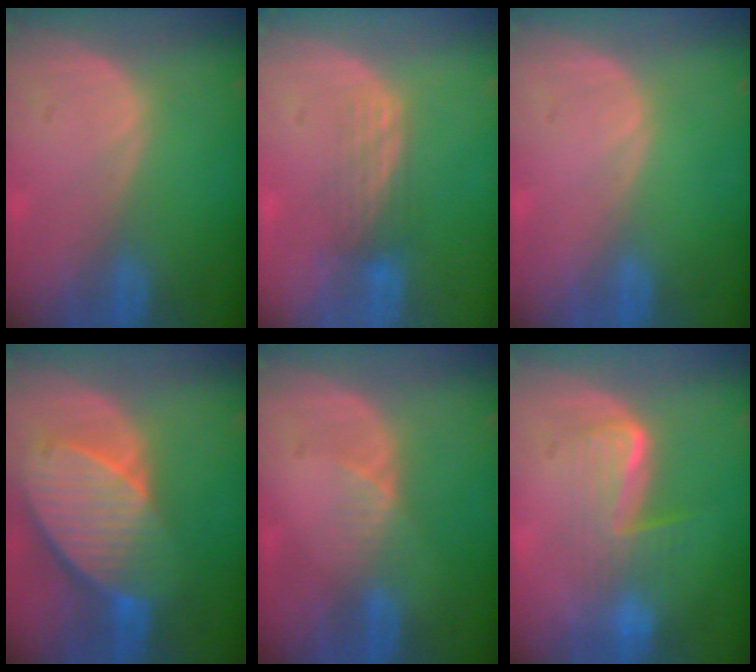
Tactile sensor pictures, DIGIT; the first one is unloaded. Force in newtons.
{"total": 3.6, "press": 3.1, "slide": 1.9}
{"total": 0.0}
{"total": 10.3, "press": 9.0, "slide": 5.0}
{"total": 2.6, "press": 2.2, "slide": 1.4}
{"total": 6.6, "press": 6.3, "slide": 1.9}